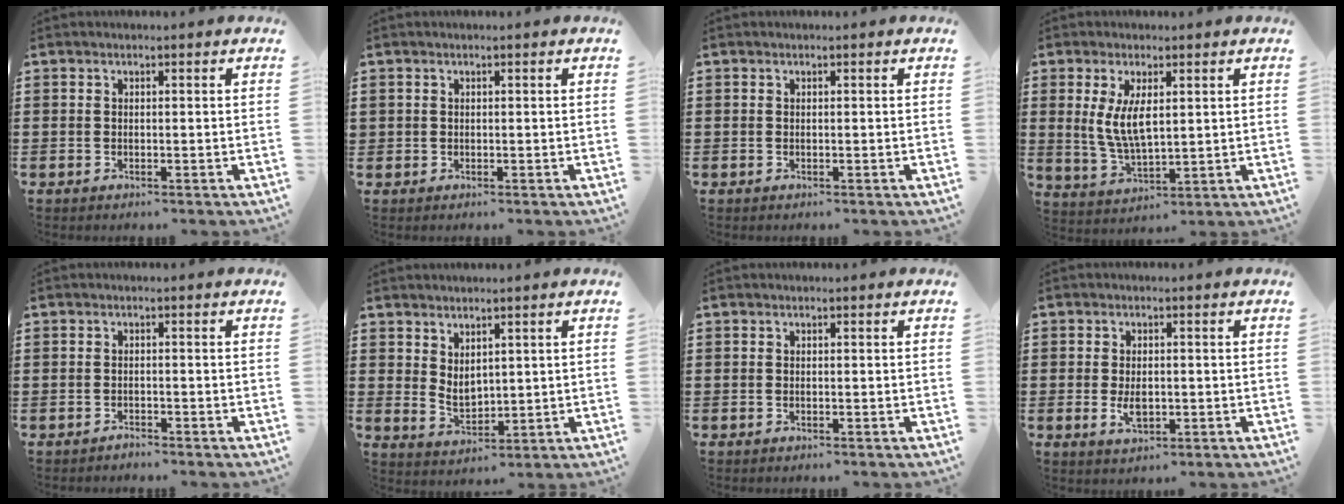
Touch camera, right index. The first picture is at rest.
{"total": 0.6, "force": [0.1, 0.6, 0.1], "torque": [-0.002, 0.005, 0.002]}
{"total": 0.0}
{"total": 6.0, "force": [0.6, 2.3, 5.5], "torque": [-0.122, 0.003, 0.004]}
{"total": 1.0, "force": [-1.0, 0.1, 0.0], "torque": [-0.004, 0.003, -0.022]}
{"total": 3.3, "force": [2.1, 2.0, 1.6], "torque": [-0.029, -0.002, 0.038]}
{"total": 0.0}
{"total": 3.5, "force": [-0.5, 1.9, 3.0], "torque": [-0.063, -0.001, -0.010]}